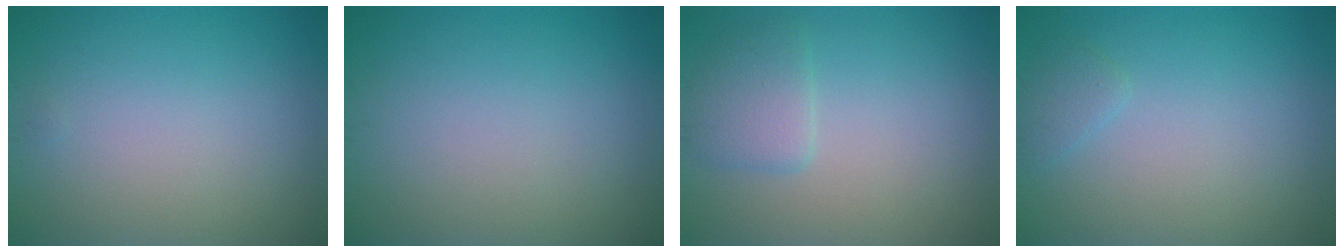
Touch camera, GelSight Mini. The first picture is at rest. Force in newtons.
{"total": 0.0}
{"total": 2.3, "press": 2.3, "slide": 0.2}
{"total": 1.0, "press": 1.0, "slide": 0.1}